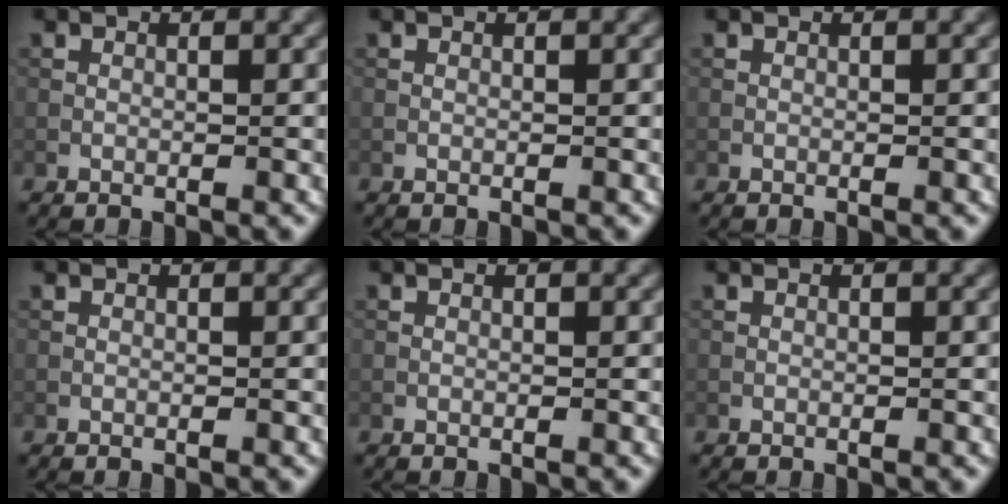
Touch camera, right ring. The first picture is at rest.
{"total": 0.0}
{"total": 0.0}
{"total": 0.0}
{"total": 0.0}
{"total": 0.0}